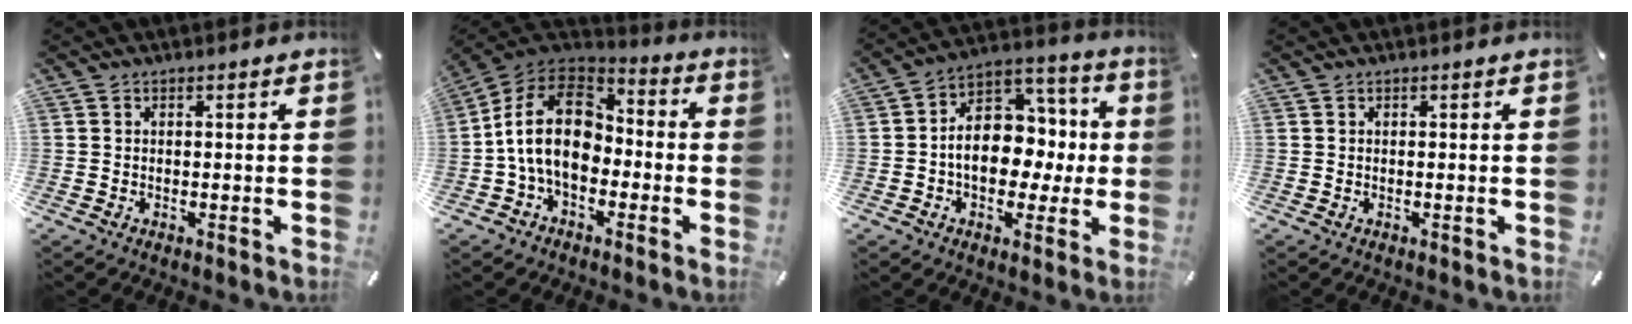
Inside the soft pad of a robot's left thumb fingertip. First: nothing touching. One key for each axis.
{"total": 16.8, "fx": -2.1, "fy": 11.9, "fz": 11.7, "tx": -0.245, "ty": 0.031, "tz": -0.044}
{"total": 13.4, "fx": -1.7, "fy": 10.5, "fz": 8.0, "tx": -0.121, "ty": 0.006, "tz": -0.024}
{"total": 0.0}